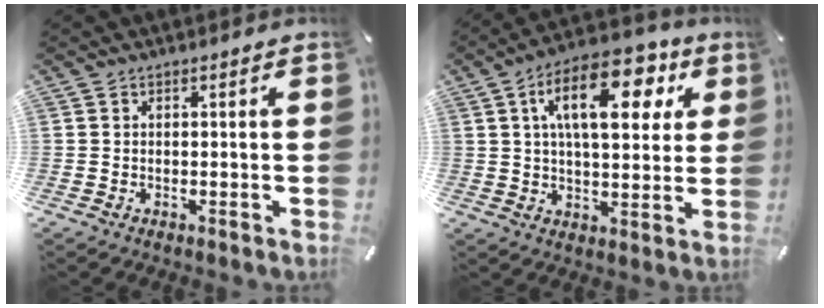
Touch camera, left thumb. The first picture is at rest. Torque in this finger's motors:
{"motor_torque": [2.04, 2.48, 1.90, -0.87, 0.50]}